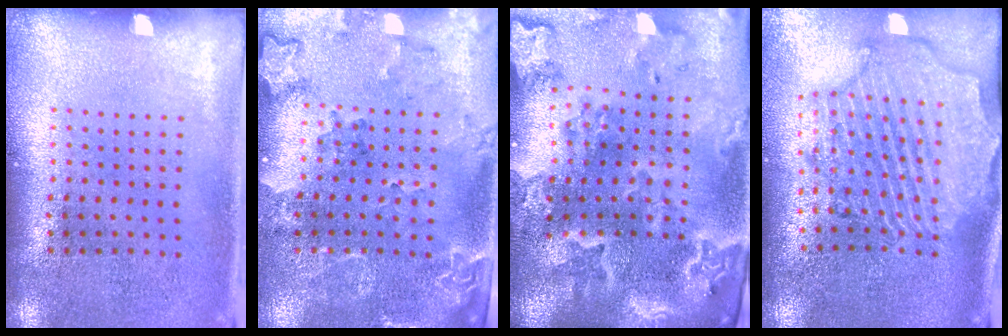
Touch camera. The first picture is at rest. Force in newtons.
{"total": 2.2, "press": 1.9, "slide": 1.1}
{"total": 4.7, "press": 3.8, "slide": 2.8}
{"total": 2.8, "press": 2.5, "slide": 1.3}